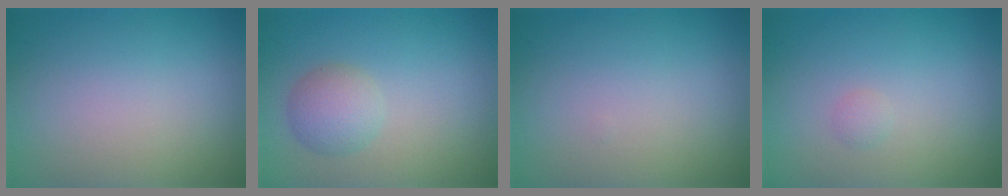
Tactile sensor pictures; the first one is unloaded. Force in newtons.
{"total": 2.7, "press": 2.7, "slide": 0.1}
{"total": 0.0}
{"total": 0.6, "press": 0.6, "slide": 0.0}